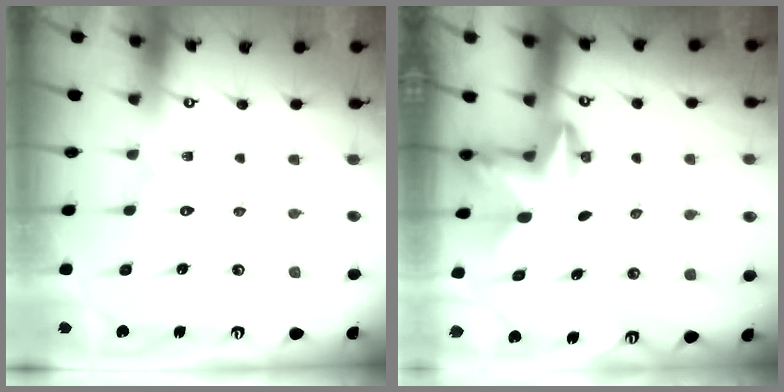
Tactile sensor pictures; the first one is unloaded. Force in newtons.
{"total": 2.9, "press": 2.9, "slide": 0.1}